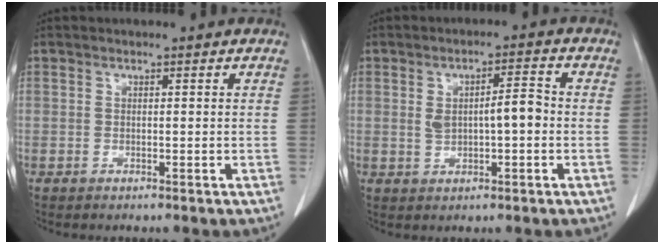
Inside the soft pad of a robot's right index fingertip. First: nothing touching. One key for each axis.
{"total": 5.4, "fx": 0.0, "fy": 1.6, "fz": 5.2, "tx": -0.092, "ty": 0.015, "tz": 0.005}